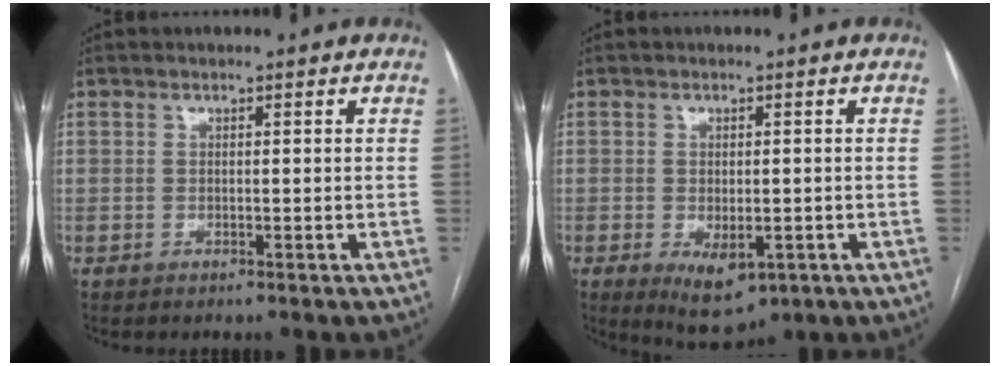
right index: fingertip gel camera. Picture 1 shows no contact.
{"total": 6.8, "force": [-2.6, 3.4, 5.3], "torque": [-0.080, -0.013, -0.025]}